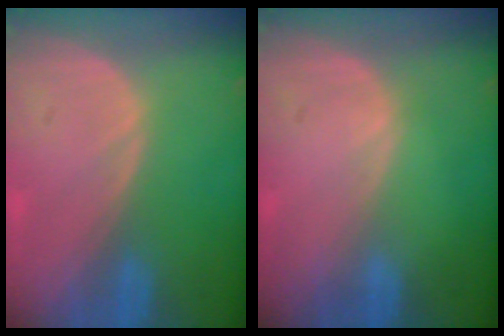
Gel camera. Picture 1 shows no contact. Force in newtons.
{"total": 0.0}